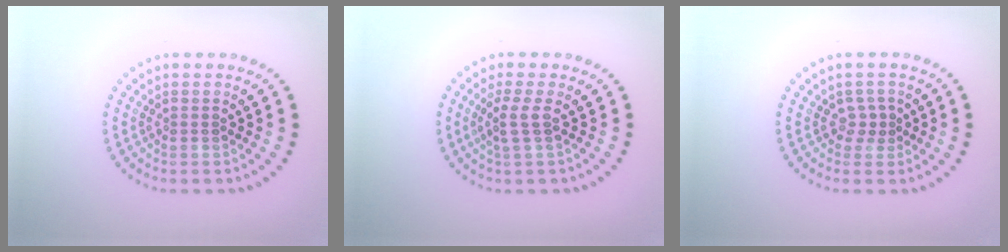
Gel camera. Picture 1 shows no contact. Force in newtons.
{"total": 1.7, "press": 1.3, "slide": 1.1}
{"total": 1.4, "press": 0.9, "slide": 1.0}